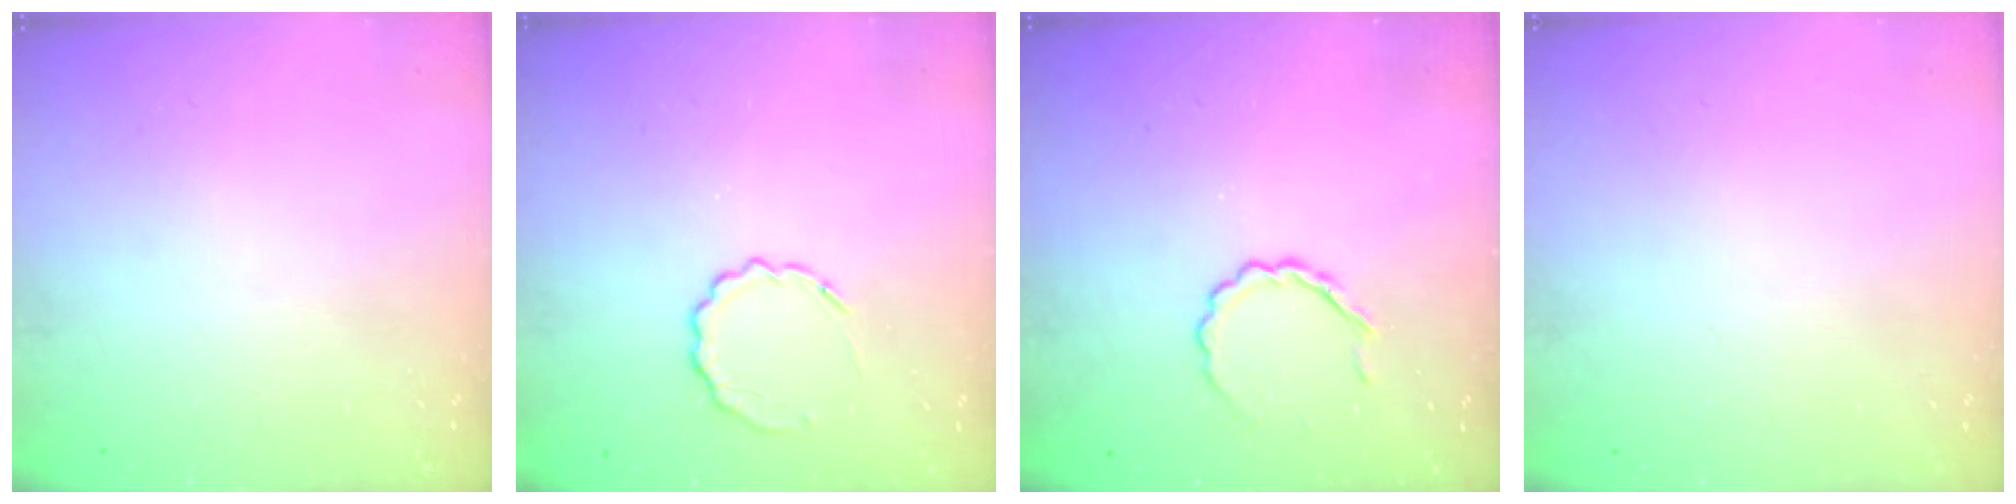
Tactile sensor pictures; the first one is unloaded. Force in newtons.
{"total": 5.8, "press": 5.6, "slide": 1.6}
{"total": 4.0, "press": 3.8, "slide": 1.3}
{"total": 0.0}